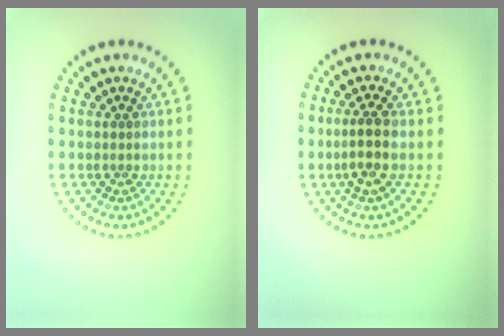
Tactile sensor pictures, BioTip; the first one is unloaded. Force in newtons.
{"total": 2.4, "press": 2.2, "slide": 1.2}